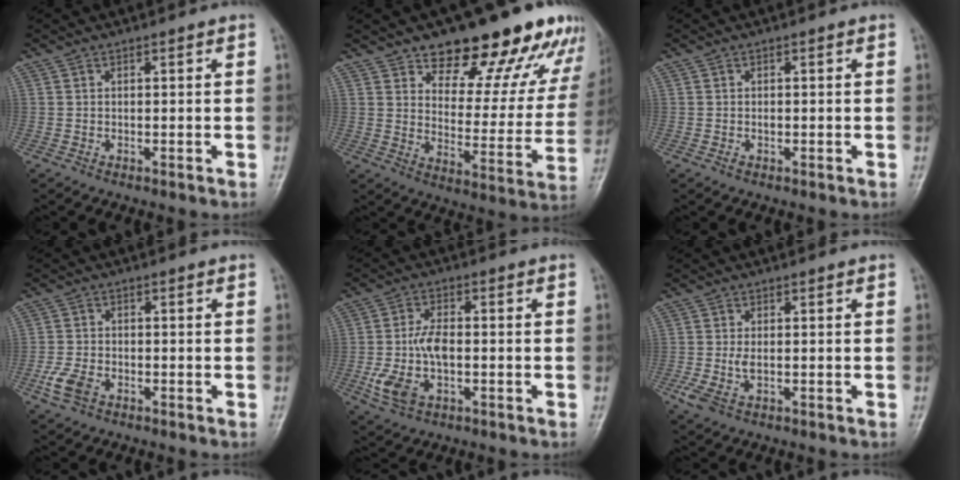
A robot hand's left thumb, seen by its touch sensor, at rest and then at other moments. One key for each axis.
{"total": 21.5, "fx": 15.4, "fy": 9.4, "fz": 11.6, "tx": -0.099, "ty": -0.083, "tz": 0.204}
{"total": 0.8, "fx": -0.3, "fy": 0.6, "fz": 0.5, "tx": -0.011, "ty": 0.004, "tz": -0.005}
{"total": 4.7, "fx": -2.5, "fy": 2.8, "fz": 2.8, "tx": -0.071, "ty": 0.007, "tz": -0.051}
{"total": 9.1, "fx": -1.8, "fy": 5.1, "fz": 7.4, "tx": -0.156, "ty": 0.010, "tz": -0.033}
{"total": 3.6, "fx": -1.0, "fy": 1.9, "fz": 3.0, "tx": -0.079, "ty": 0.000, "tz": -0.017}